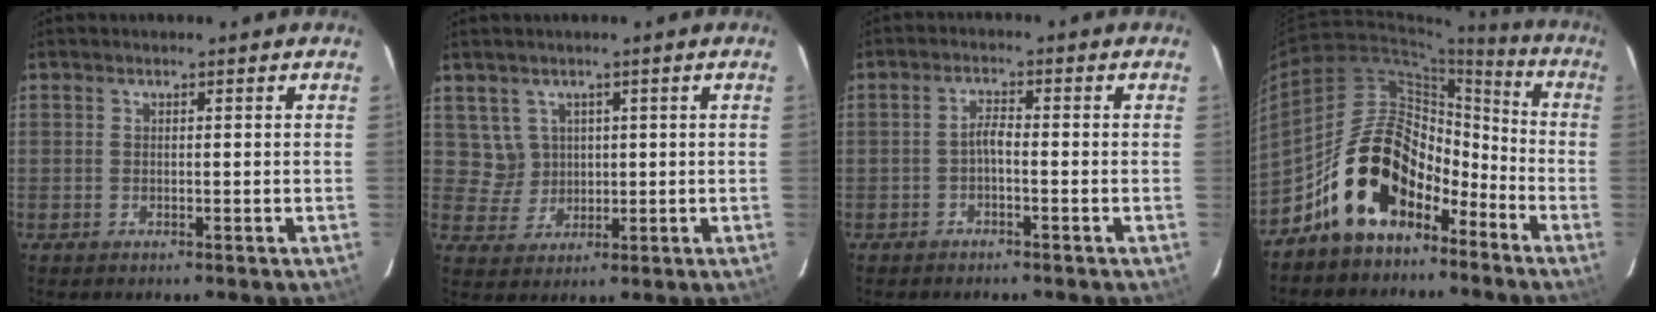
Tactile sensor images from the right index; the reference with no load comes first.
{"total": 4.4, "force": [1.6, 4.1, 0.4], "torque": [-0.005, 0.010, 0.040]}
{"total": 1.9, "force": [-1.1, 0.4, 1.5], "torque": [-0.033, 0.007, -0.022]}
{"total": 16.8, "force": [-10.9, 9.6, 8.5], "torque": [-0.149, 0.041, -0.174]}